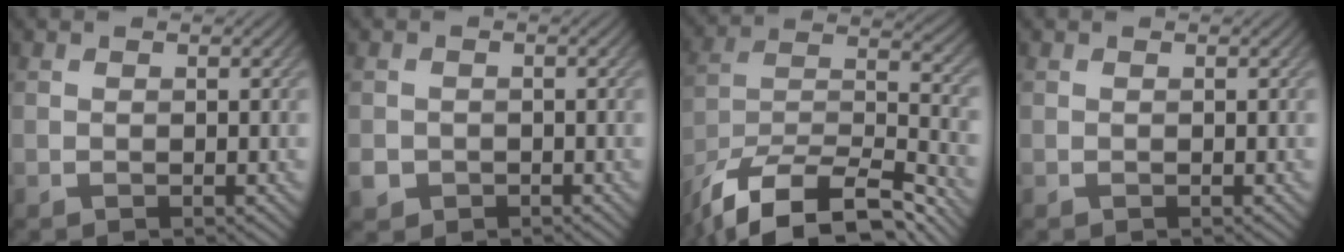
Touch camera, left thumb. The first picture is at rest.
{"total": 2.2, "force": [-1.0, 1.8, 0.6], "torque": [-0.015, -0.009, -0.022]}
{"total": 16.8, "force": [-13.4, 5.3, 8.6], "torque": [-0.179, -0.029, -0.211]}
{"total": 0.0}